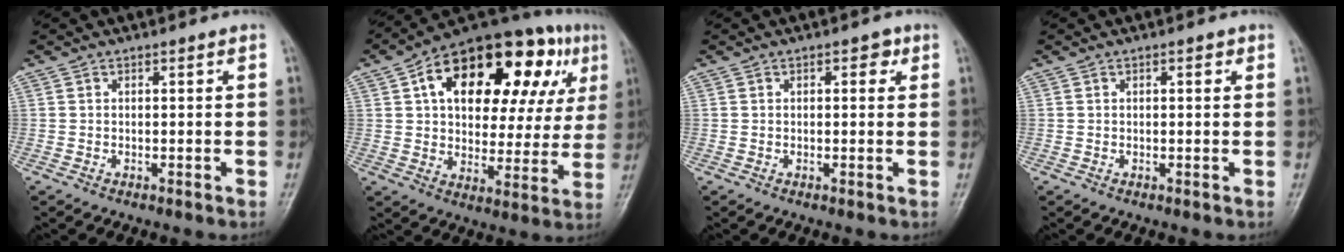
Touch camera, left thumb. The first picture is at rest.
{"total": 27.3, "force": [10.4, 14.4, 20.8], "torque": [-0.261, 0.031, 0.154]}
{"total": 2.1, "force": [0.8, 1.3, 1.5], "torque": [-0.003, 0.002, 0.006]}
{"total": 1.1, "force": [0.4, 0.5, 0.9], "torque": [-0.009, 0.001, 0.004]}